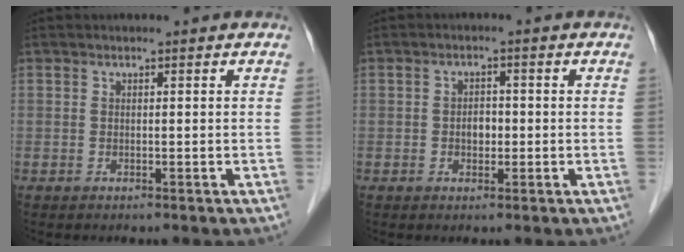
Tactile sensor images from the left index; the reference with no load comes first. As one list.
[{"total": 2.2, "force": [-0.5, 1.5, 1.6], "torque": [-0.024, 0.007, -0.007]}]